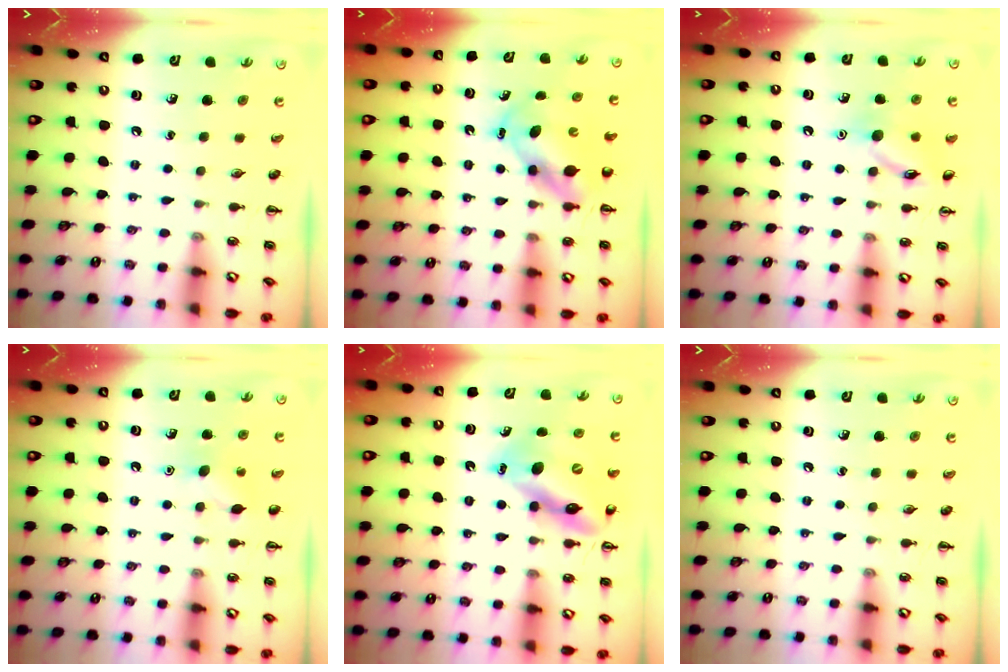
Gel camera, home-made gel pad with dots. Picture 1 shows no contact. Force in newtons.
{"total": 5.6, "press": 5.5, "slide": 1.2}
{"total": 11.5, "press": 11.5, "slide": 0.6}
{"total": 7.4, "press": 7.3, "slide": 1.6}
{"total": 14.2, "press": 13.6, "slide": 4.3}
{"total": 0.0}